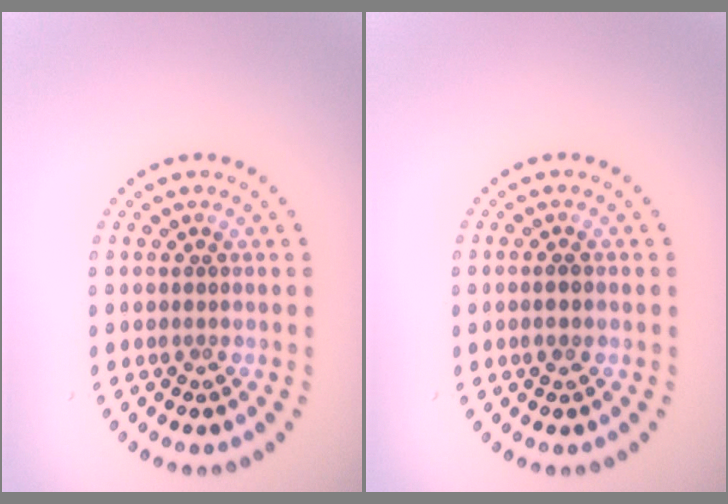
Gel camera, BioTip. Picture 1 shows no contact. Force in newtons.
{"total": 1.2, "press": 1.1, "slide": 0.5}